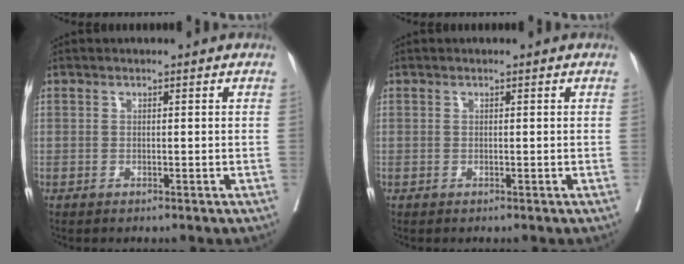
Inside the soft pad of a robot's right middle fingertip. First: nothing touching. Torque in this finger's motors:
{"motor_torque": [0.00, 0.00, 0.00, 0.00]}